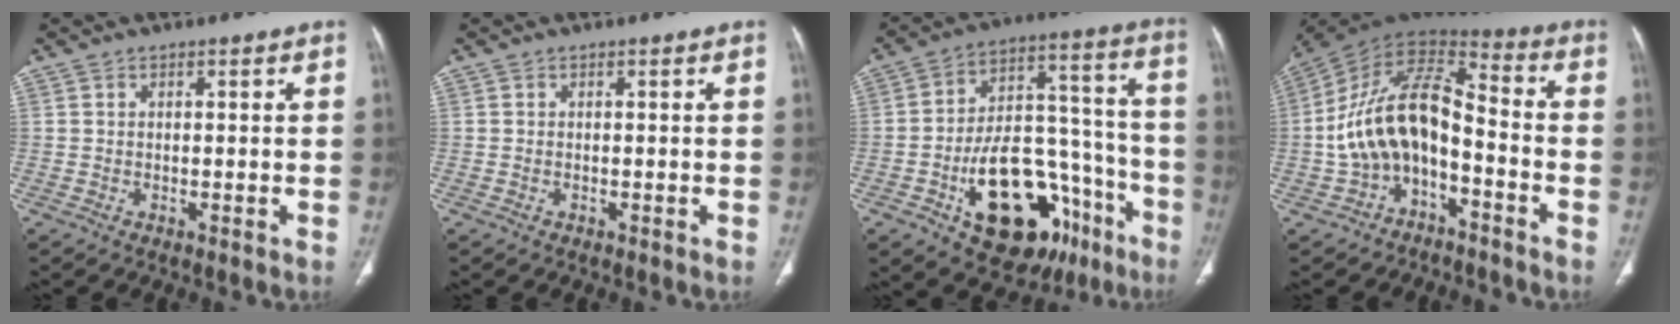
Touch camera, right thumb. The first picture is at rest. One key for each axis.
{"total": 0.0}
{"total": 25.2, "fx": -11.7, "fy": 14.4, "fz": 17.1, "tx": -0.229, "ty": 0.085, "tz": -0.164}
{"total": 15.7, "fx": -4.5, "fy": 8.9, "fz": 12.1, "tx": -0.215, "ty": 0.080, "tz": -0.085}